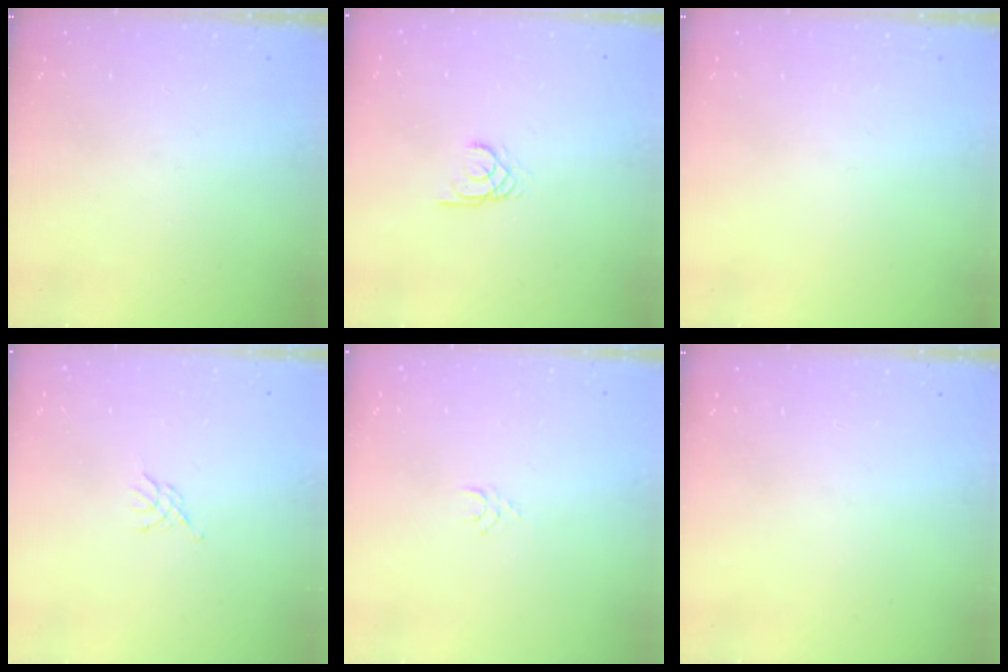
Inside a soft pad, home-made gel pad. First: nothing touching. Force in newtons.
{"total": 2.0, "press": 2.0, "slide": 0.2}
{"total": 0.0}
{"total": 2.3, "press": 2.2, "slide": 0.5}
{"total": 4.8, "press": 4.8, "slide": 0.3}
{"total": 0.0}